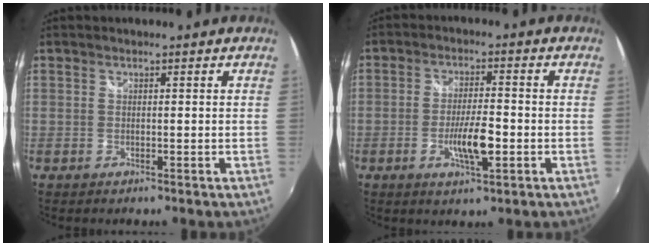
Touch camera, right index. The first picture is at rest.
{"total": 6.9, "force": [-2.2, 2.0, 6.3], "torque": [-0.121, -0.004, -0.038]}